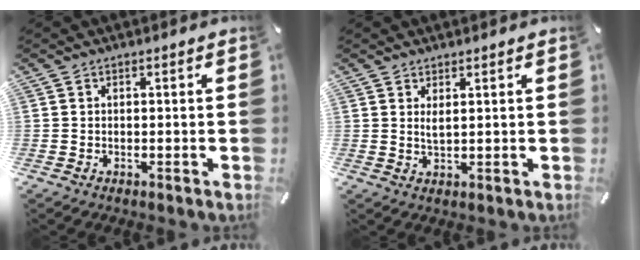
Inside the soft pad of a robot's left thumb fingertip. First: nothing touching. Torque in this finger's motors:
{"motor_torque": [0.35, 0.24, 0.25, -0.35, 0.01]}